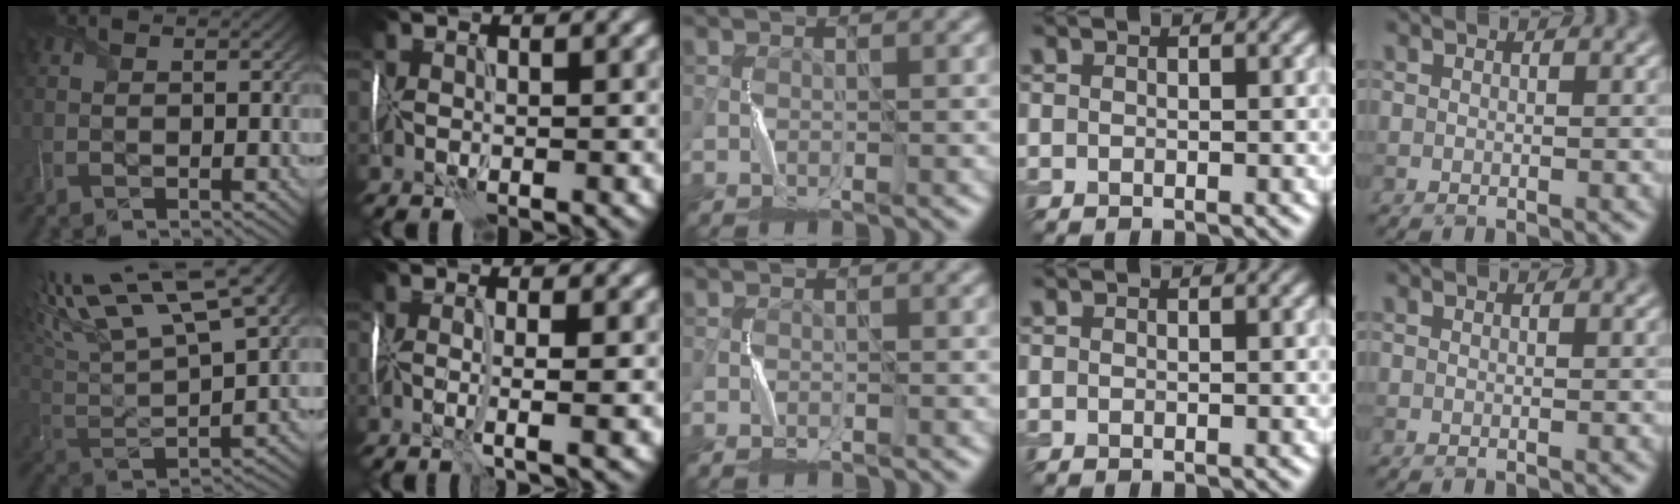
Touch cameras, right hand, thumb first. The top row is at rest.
{"thumb": {"total": 17.2, "force": [10.4, 5.7, 12.4], "torque": [-0.271, 0.033, 0.164]}, "index": {"total": 3.1, "force": [-0.2, 0.6, 3.1], "torque": [-0.045, -0.002, -0.006]}, "middle": {"total": 0.6, "force": [-0.5, 0.2, 0.2], "torque": [-0.002, 0.002, -0.009]}}